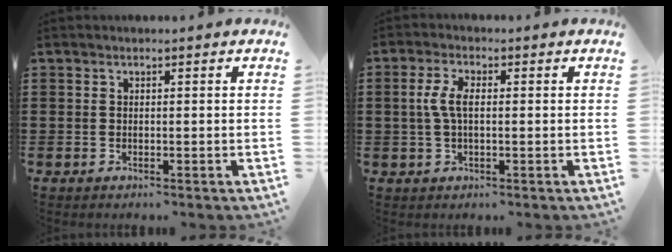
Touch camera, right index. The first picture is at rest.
{"total": 4.3, "force": [0.2, 1.9, 3.9], "torque": [-0.099, -0.001, -0.006]}